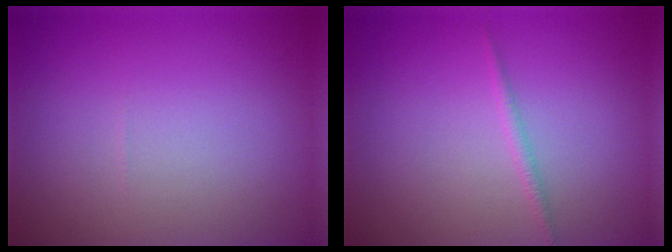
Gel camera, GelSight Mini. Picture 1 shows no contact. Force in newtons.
{"total": 0.8, "press": 0.8, "slide": 0.0}